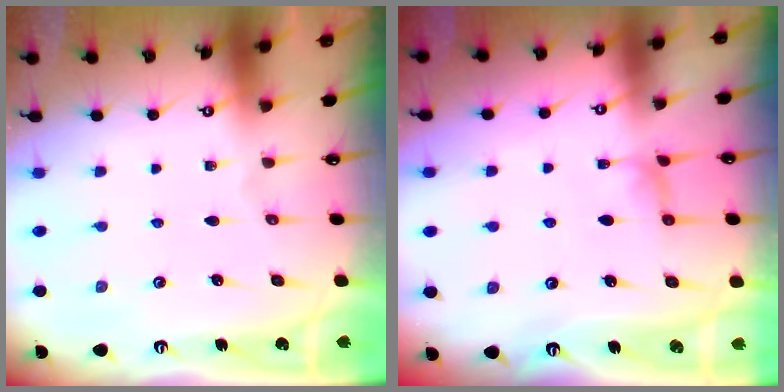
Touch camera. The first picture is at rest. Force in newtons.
{"total": 1.3, "press": 1.1, "slide": 0.7}